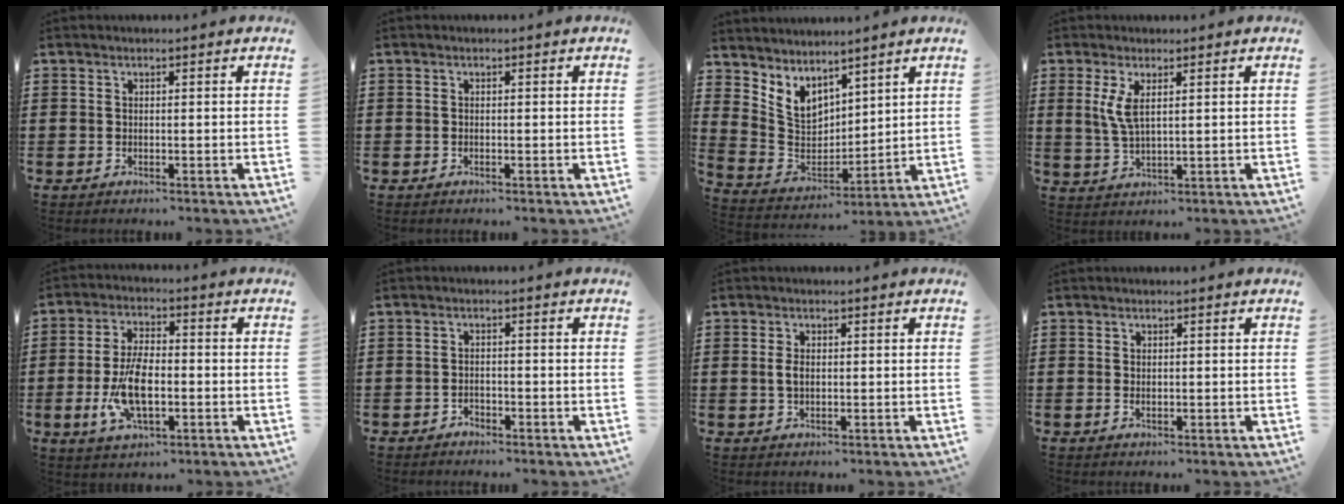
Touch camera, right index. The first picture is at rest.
{"total": 0.0}
{"total": 5.6, "force": [3.8, 3.8, 1.3], "torque": [-0.060, -0.029, 0.073]}
{"total": 4.0, "force": [1.4, 1.6, 3.4], "torque": [-0.080, 0.003, 0.022]}
{"total": 8.7, "force": [-1.8, 3.9, 7.5], "torque": [-0.169, -0.004, -0.037]}
{"total": 1.2, "force": [-1.1, 0.5, 0.2], "torque": [-0.008, 0.001, -0.024]}
{"total": 2.3, "force": [0.1, 1.3, 1.9], "torque": [-0.047, 0.003, -0.002]}
{"total": 0.7, "force": [0.0, 0.5, 0.5], "torque": [-0.012, 0.002, -0.001]}